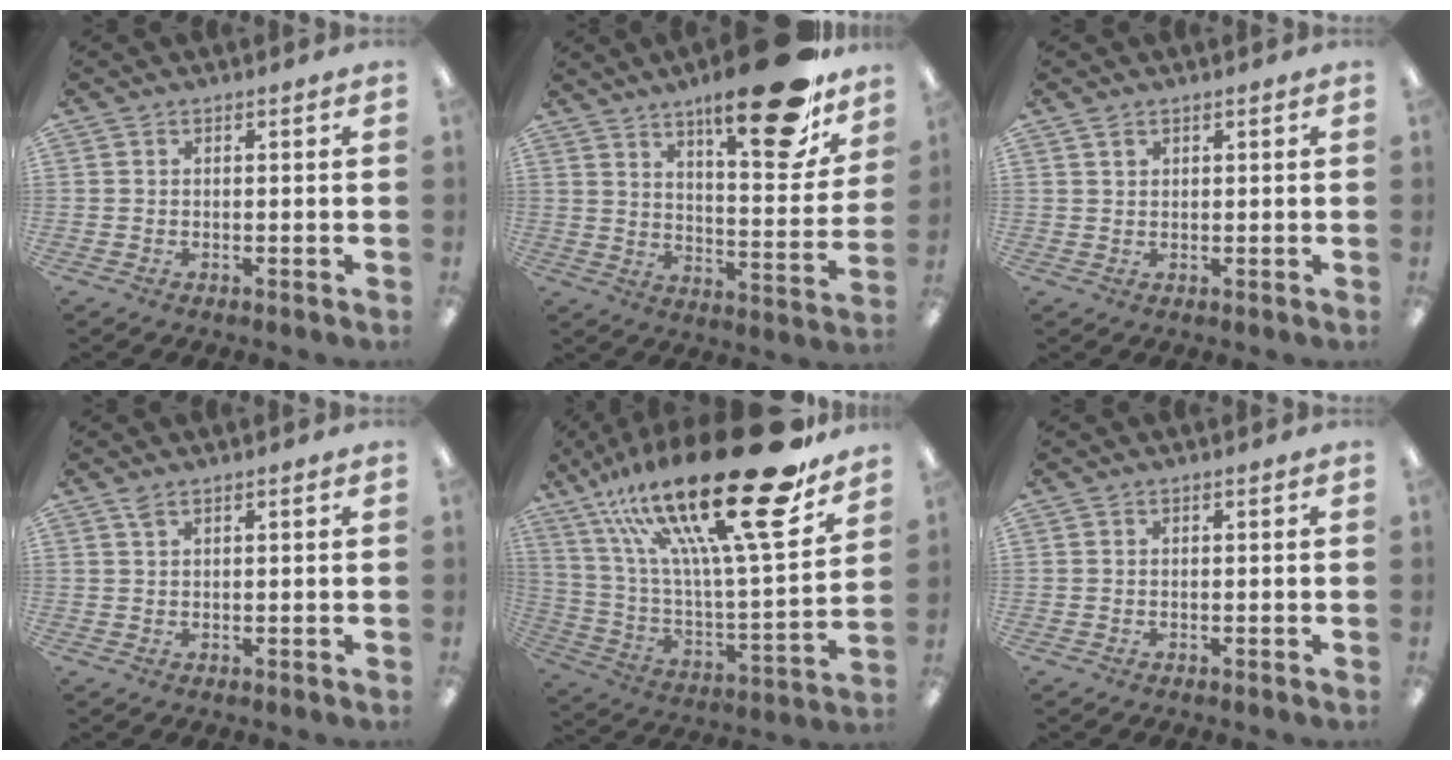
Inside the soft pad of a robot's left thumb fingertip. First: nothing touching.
{"total": 23.0, "force": [15.6, 7.4, 15.2], "torque": [-0.204, -0.103, 0.246]}
{"total": 1.7, "force": [1.1, 1.0, 0.7], "torque": [-0.007, -0.003, 0.020]}
{"total": 1.7, "force": [1.1, 0.5, 1.1], "torque": [-0.025, 0.002, 0.020]}
{"total": 32.9, "force": [20.6, 8.2, 24.3], "torque": [-0.430, -0.129, 0.337]}
{"total": 0.0}